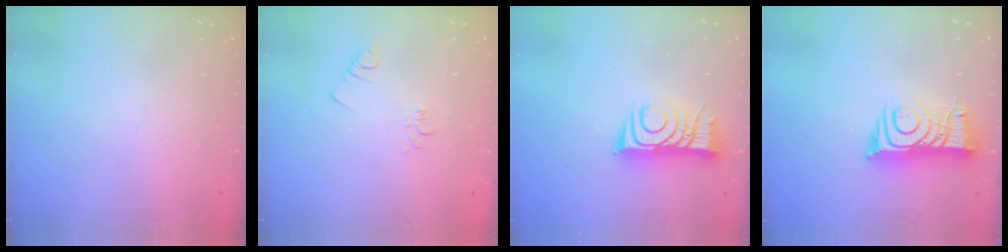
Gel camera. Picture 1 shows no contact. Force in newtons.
{"total": 3.3, "press": 3.3, "slide": 0.4}
{"total": 9.6, "press": 9.6, "slide": 0.7}
{"total": 9.9, "press": 9.9, "slide": 1.0}